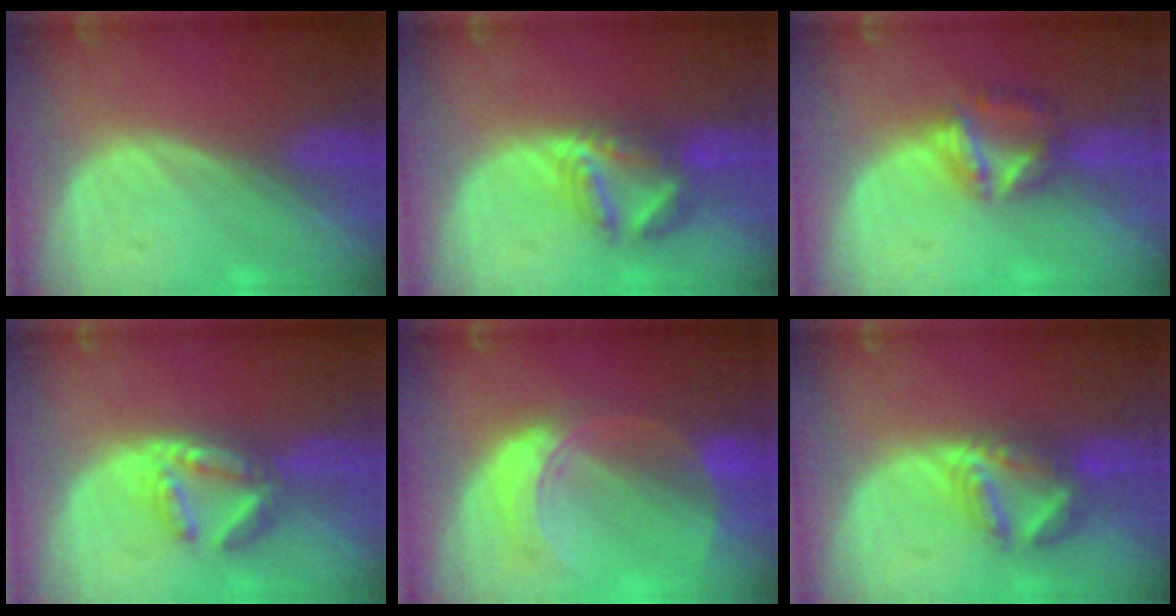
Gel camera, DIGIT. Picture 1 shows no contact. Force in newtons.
{"total": 6.0, "press": 6.0, "slide": 0.3}
{"total": 6.0, "press": 5.4, "slide": 2.4}
{"total": 6.1, "press": 5.7, "slide": 2.3}
{"total": 7.6, "press": 6.6, "slide": 3.7}
{"total": 6.0, "press": 6.0, "slide": 0.3}